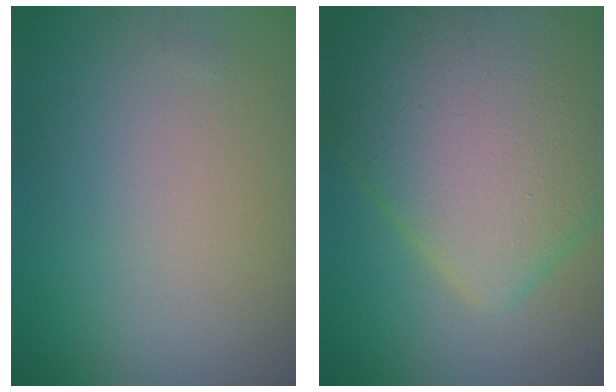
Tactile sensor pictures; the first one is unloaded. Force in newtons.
{"total": 12.9, "press": 12.9, "slide": 0.5}